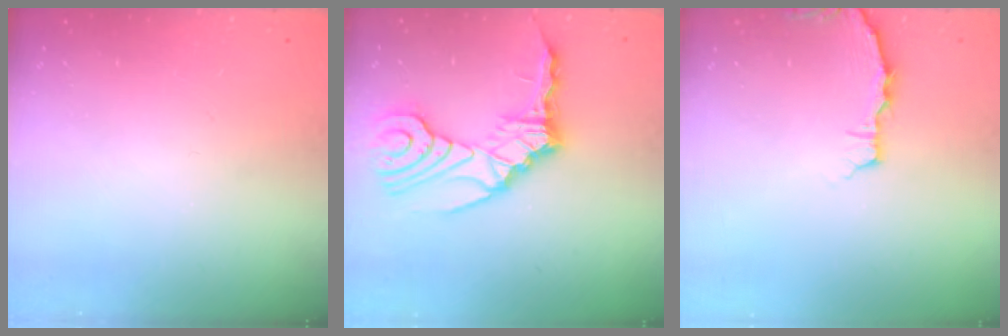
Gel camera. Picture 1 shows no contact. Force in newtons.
{"total": 14.5, "press": 13.4, "slide": 5.4}
{"total": 2.8, "press": 2.8, "slide": 0.4}